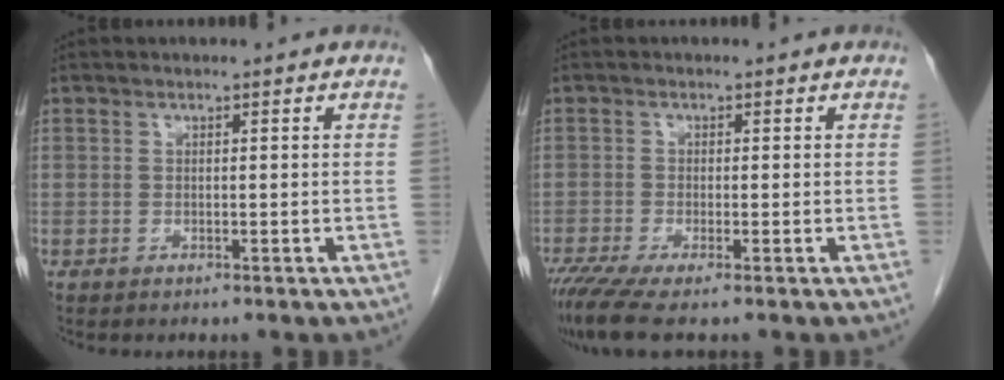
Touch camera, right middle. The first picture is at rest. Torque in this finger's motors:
{"motor_torque": [0.93, -0.45, 0.12, 0.11]}